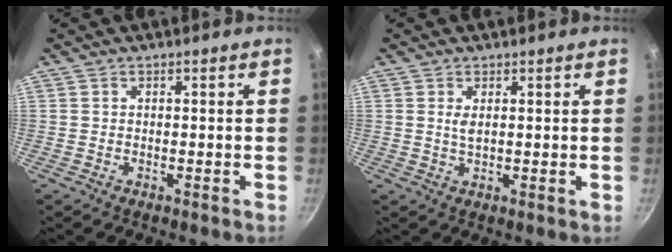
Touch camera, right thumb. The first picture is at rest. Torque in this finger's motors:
{"motor_torque": [-0.18, 0.40, 0.29, -0.02, 0.00]}